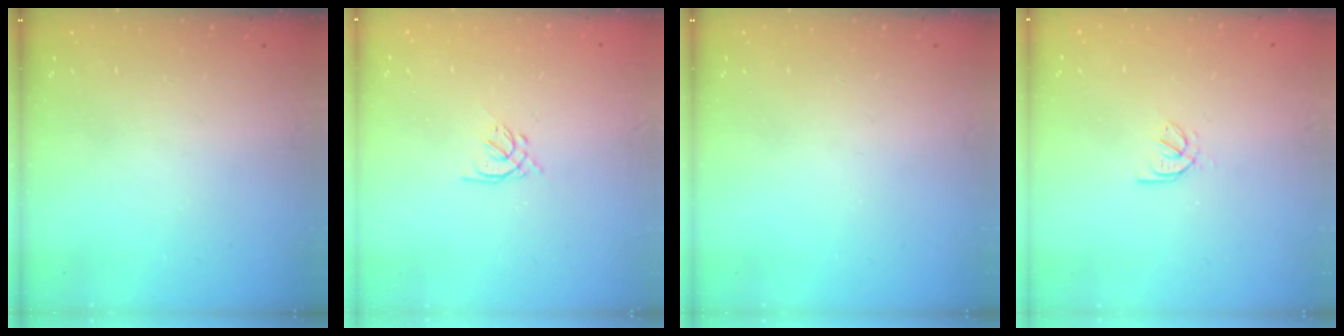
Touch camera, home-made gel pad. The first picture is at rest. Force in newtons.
{"total": 1.3, "press": 1.1, "slide": 0.6}
{"total": 0.0}
{"total": 2.9, "press": 2.8, "slide": 0.8}